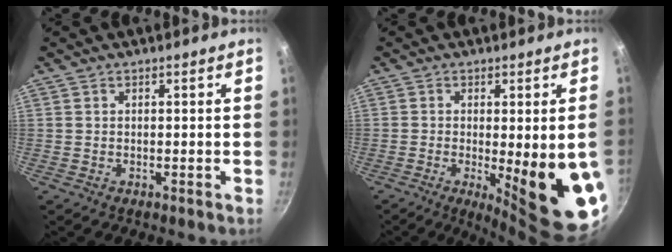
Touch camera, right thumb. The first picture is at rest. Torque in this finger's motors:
{"motor_torque": [0.06, 1.38, 0.30, -0.22, 0.17]}